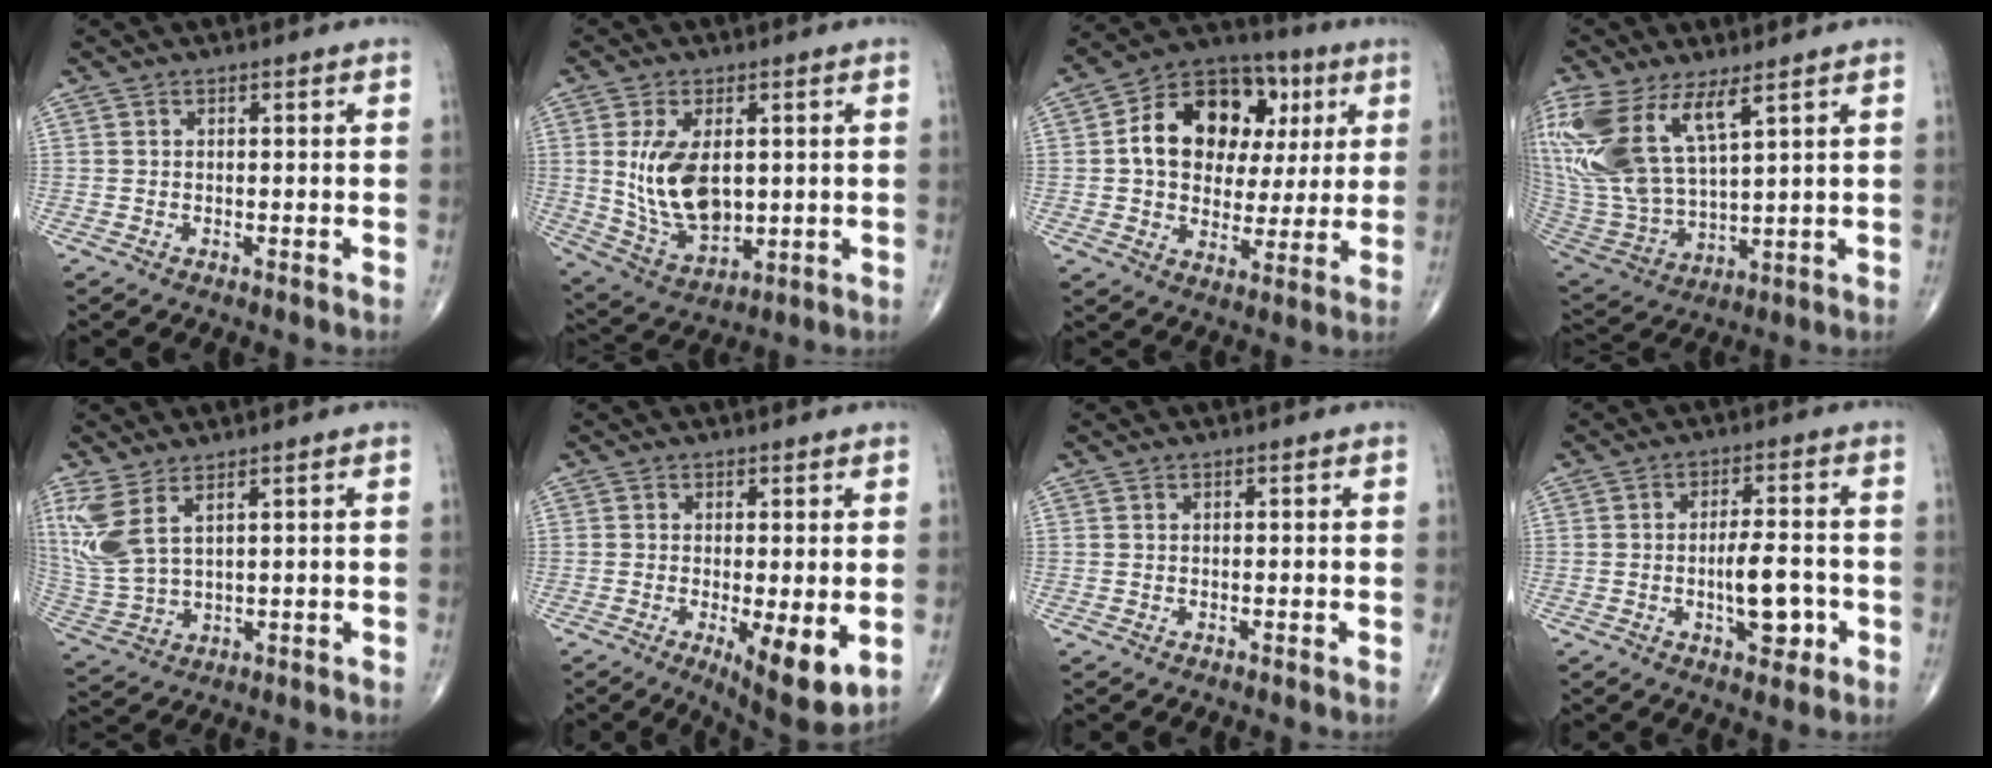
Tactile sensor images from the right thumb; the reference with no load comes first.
{"total": 13.0, "force": [1.4, 7.5, 10.6], "torque": [-0.185, -0.015, 0.044]}
{"total": 18.7, "force": [4.1, 13.5, 12.2], "torque": [-0.154, 0.018, 0.064]}
{"total": 19.9, "force": [9.6, 8.3, 15.3], "torque": [-0.352, -0.035, 0.208]}
{"total": 9.6, "force": [4.5, 3.9, 7.5], "torque": [-0.190, -0.016, 0.109]}
{"total": 9.1, "force": [-1.9, 2.8, 8.4], "torque": [-0.122, -0.026, -0.024]}
{"total": 0.0}
{"total": 7.7, "force": [-2.0, 3.2, 6.7], "torque": [-0.092, 0.012, -0.026]}